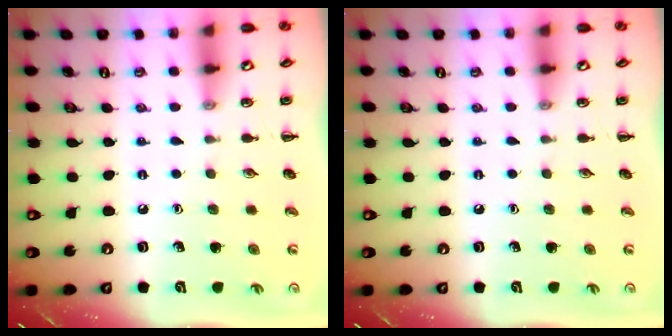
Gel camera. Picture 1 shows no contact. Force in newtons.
{"total": 0.0}